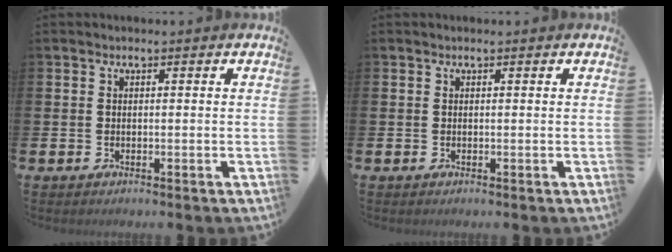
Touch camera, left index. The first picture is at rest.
{"total": 0.0}